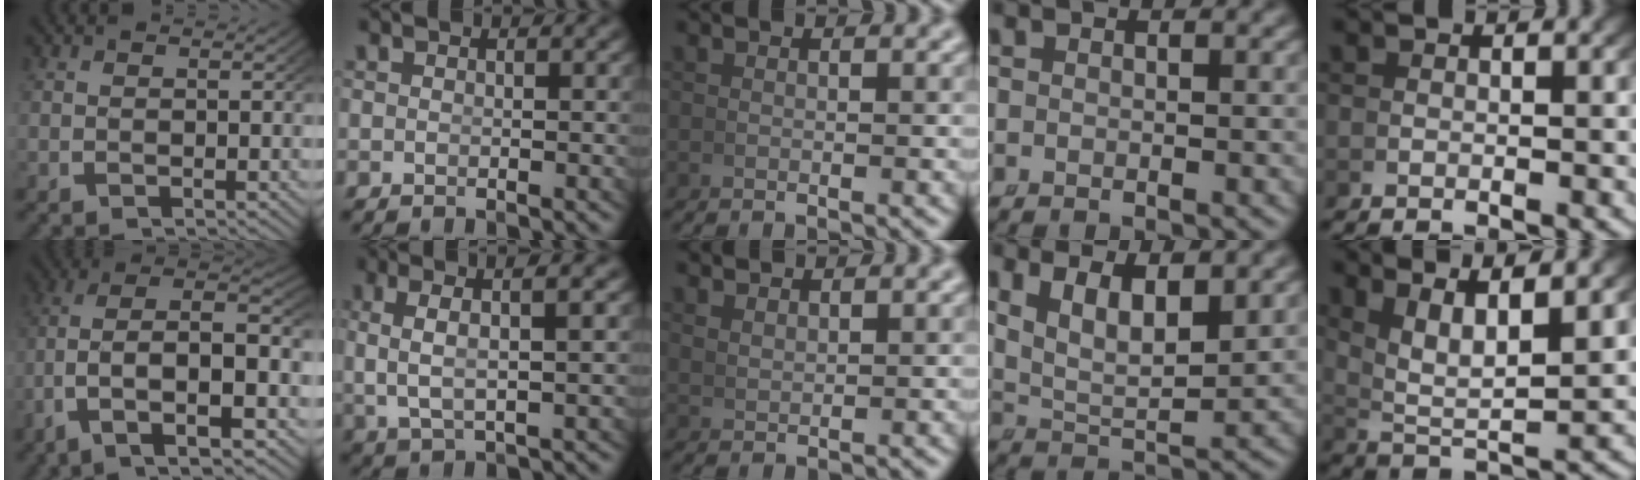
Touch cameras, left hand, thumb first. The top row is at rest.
{"thumb": {"total": 12.0, "force": [-1.3, 7.2, 9.5], "torque": [-0.201, -0.047, -0.007]}, "index": {"total": 5.6, "force": [1.9, 1.9, 5.0], "torque": [-0.086, 0.017, 0.038]}, "middle": {"total": 2.0, "force": [1.9, 0.1, 0.4], "torque": [-0.004, 0.002, 0.044]}, "ring": {"total": 7.3, "force": [2.4, 5.1, 4.7], "torque": [-0.102, -0.015, 0.040]}, "little": {"total": 6.8, "force": [3.2, 2.9, 5.2], "torque": [-0.099, -0.012, 0.064]}}